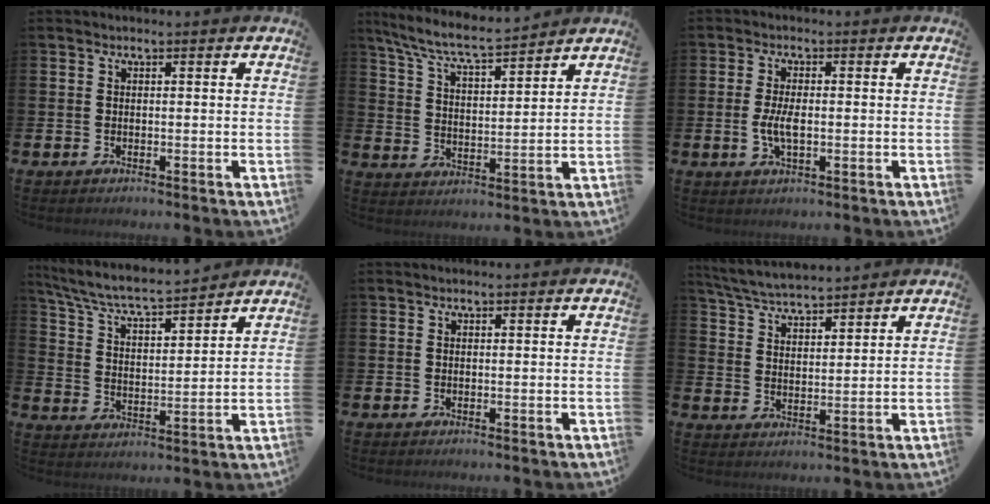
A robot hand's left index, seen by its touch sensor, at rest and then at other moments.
{"total": 7.3, "force": [6.8, 0.6, 2.6], "torque": [-0.076, -0.039, 0.119]}
{"total": 3.8, "force": [-0.3, 1.6, 3.4], "torque": [-0.067, 0.000, -0.009]}
{"total": 6.6, "force": [6.2, 0.6, 2.2], "torque": [-0.070, -0.049, 0.104]}
{"total": 0.0}
{"total": 5.3, "force": [5.3, 0.5, 0.7], "torque": [-0.037, -0.028, 0.094]}